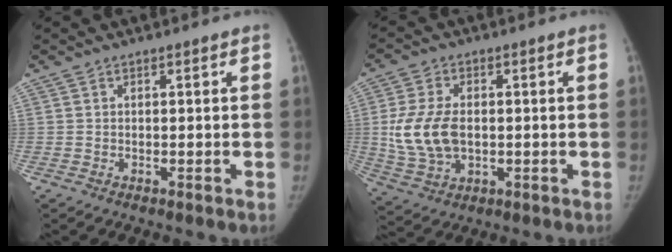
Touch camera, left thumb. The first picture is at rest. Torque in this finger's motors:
{"motor_torque": [0.04, 0.52, 0.11, -0.11, 0.11]}